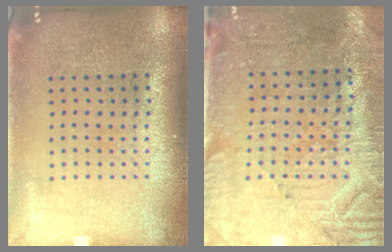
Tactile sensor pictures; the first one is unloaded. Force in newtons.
{"total": 3.2, "press": 2.9, "slide": 1.4}